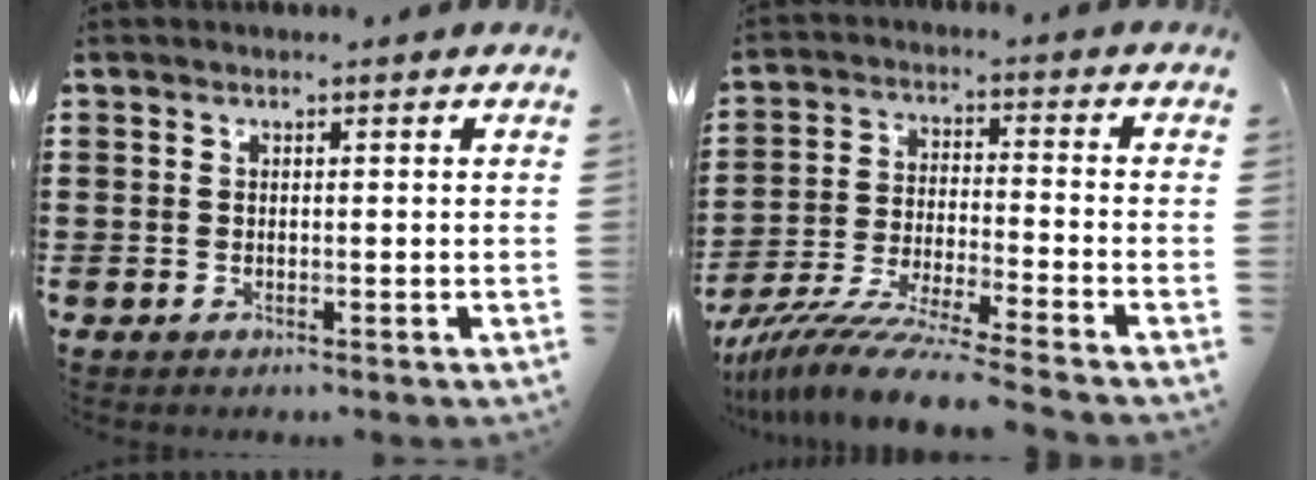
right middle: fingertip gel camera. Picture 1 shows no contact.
{"total": 9.3, "force": [-8.4, -0.4, 4.1], "torque": [-0.087, -0.009, -0.166]}